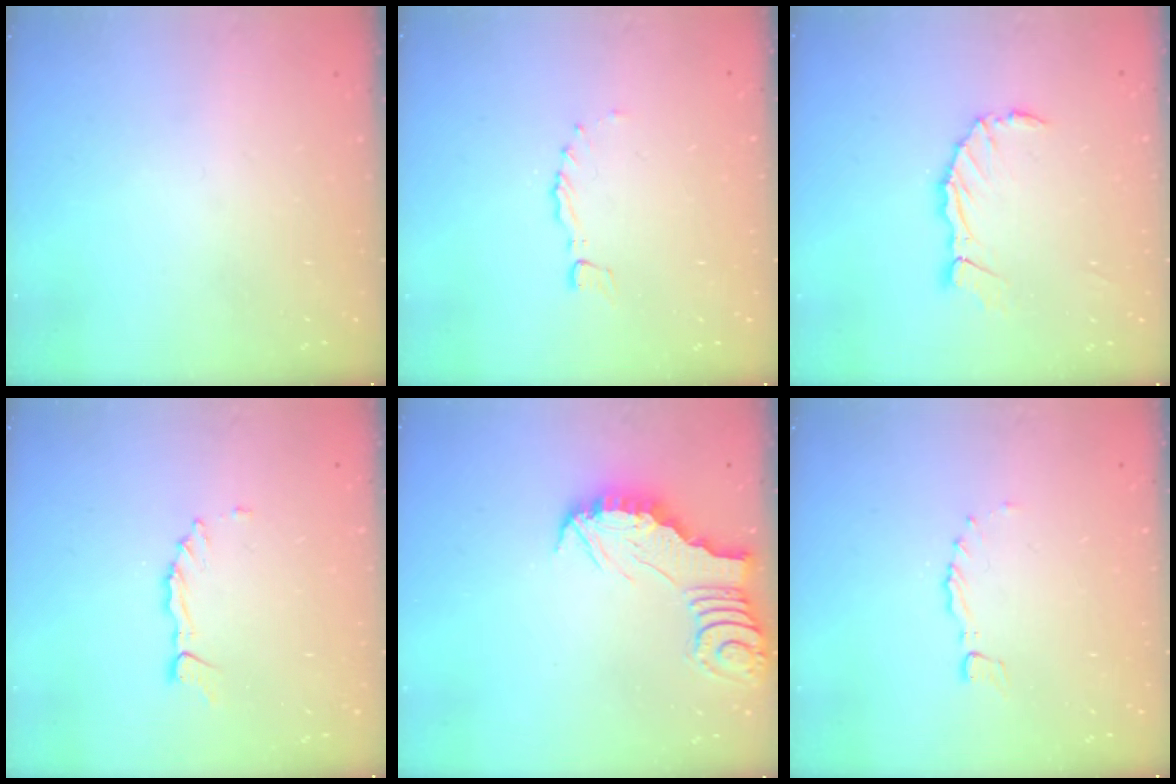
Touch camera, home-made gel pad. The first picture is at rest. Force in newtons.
{"total": 0.0}
{"total": 6.9, "press": 6.9, "slide": 1.0}
{"total": 1.4, "press": 1.4, "slide": 0.3}
{"total": 2.6, "press": 2.6, "slide": 0.2}
{"total": 0.0}